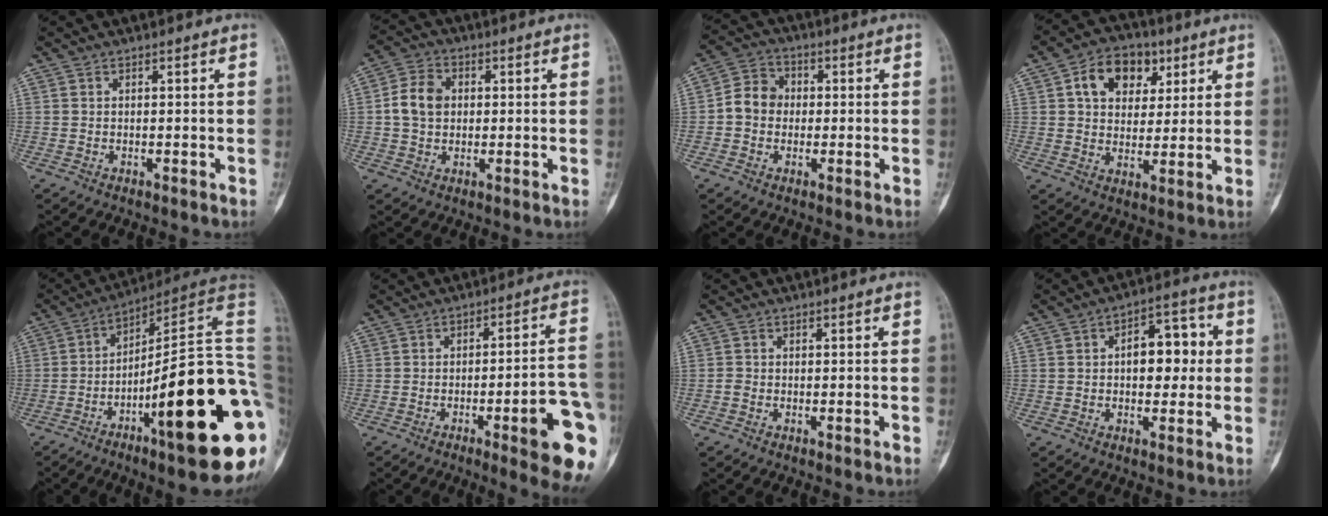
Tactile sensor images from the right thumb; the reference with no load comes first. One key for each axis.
{"total": 7.1, "fx": 0.5, "fy": 5.6, "fz": 4.4, "tx": -0.071, "ty": 0.012, "tz": 0.004}
{"total": 6.6, "fx": -0.4, "fy": 5.7, "fz": 3.2, "tx": -0.038, "ty": 0.021, "tz": -0.021}
{"total": 11.7, "fx": 4.5, "fy": 8.4, "fz": 6.8, "tx": -0.070, "ty": -0.003, "tz": 0.070}
{"total": 27.2, "fx": -8.1, "fy": 4.9, "fz": 25.4, "tx": -0.287, "ty": 0.038, "tz": -0.118}
{"total": 15.5, "fx": -5.7, "fy": 2.6, "fz": 14.2, "tx": -0.137, "ty": 0.026, "tz": -0.067}
{"total": 1.1, "fx": -0.6, "fy": 0.6, "fz": 0.8, "tx": -0.008, "ty": 0.002, "tz": -0.012}
{"total": 9.6, "fx": 0.8, "fy": 5.8, "fz": 7.7, "tx": -0.072, "ty": 0.021, "tz": 0.009}